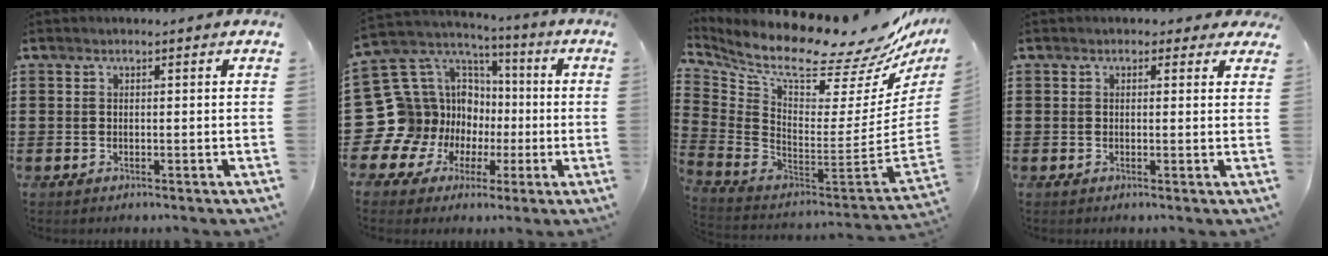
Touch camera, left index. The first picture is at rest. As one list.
[{"total": 15.3, "force": [-1.9, 14.5, 4.5], "torque": [-0.178, -0.028, -0.002]}, {"total": 12.8, "force": [10.7, 1.7, 6.8], "torque": [-0.141, -0.099, 0.173]}, {"total": 1.5, "force": [0.6, 1.1, 0.6], "torque": [-0.009, 0.006, 0.008]}]